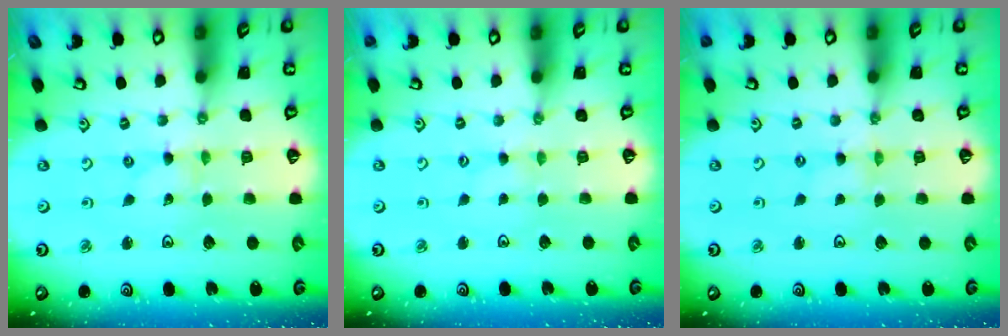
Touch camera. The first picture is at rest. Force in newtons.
{"total": 0.0}
{"total": 0.0}